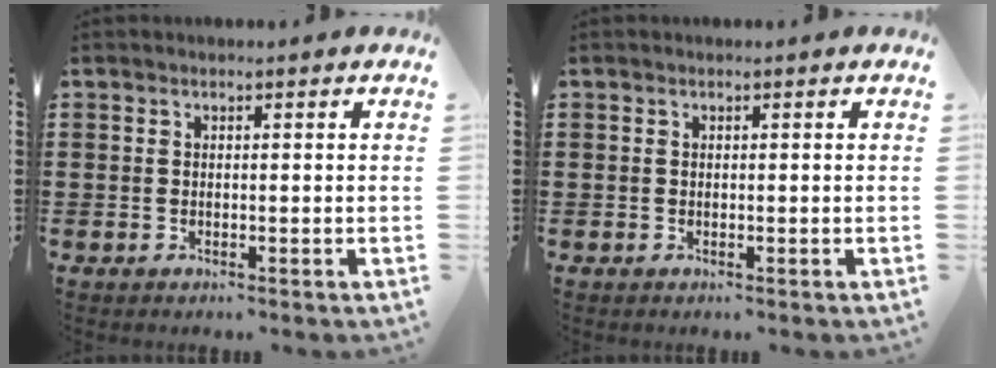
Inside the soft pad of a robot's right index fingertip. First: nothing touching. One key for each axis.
{"total": 0.0}